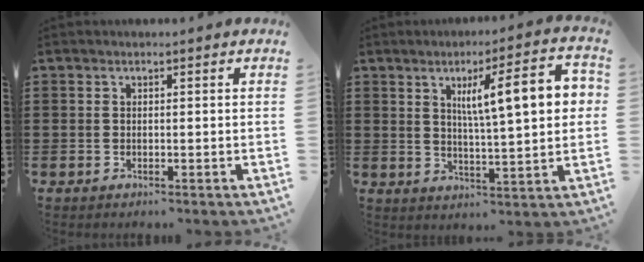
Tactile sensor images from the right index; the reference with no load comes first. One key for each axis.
{"total": 11.1, "fx": 3.3, "fy": 2.4, "fz": 10.4, "tx": -0.175, "ty": 0.005, "tz": 0.047}